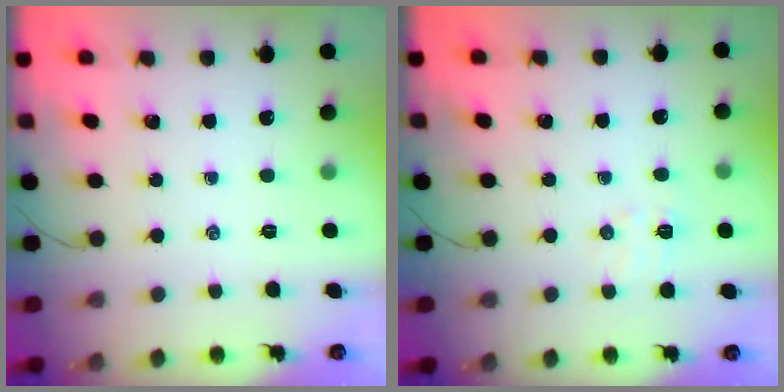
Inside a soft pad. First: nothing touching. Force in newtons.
{"total": 4.9, "press": 4.7, "slide": 1.2}